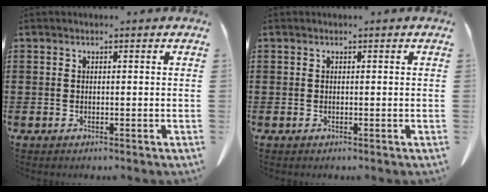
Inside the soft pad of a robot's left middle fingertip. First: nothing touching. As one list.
[{"total": 0.0}]